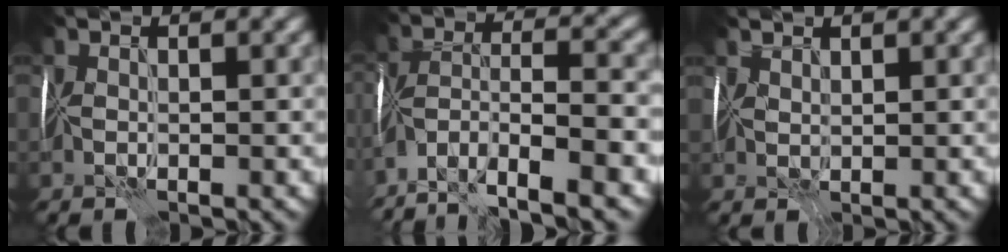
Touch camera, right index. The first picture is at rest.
{"total": 8.2, "force": [-5.2, 2.5, 5.8], "torque": [-0.101, 0.010, -0.100]}
{"total": 1.9, "force": [1.7, 0.7, 0.4], "torque": [-0.015, 0.007, 0.034]}